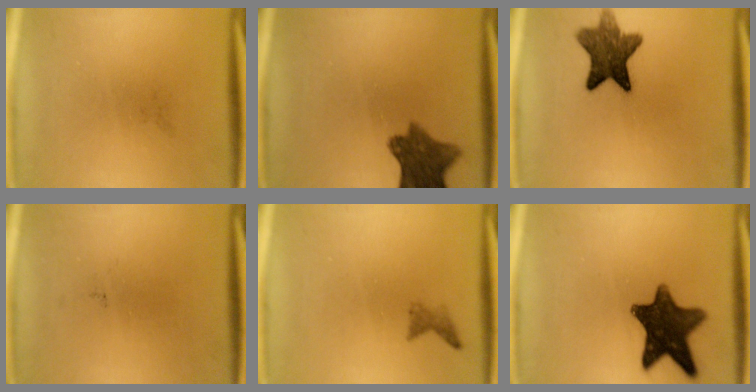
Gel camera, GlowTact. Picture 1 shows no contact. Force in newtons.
{"total": 8.7}
{"total": 9.5}
{"total": 0.0}
{"total": 1.1}
{"total": 12.4}